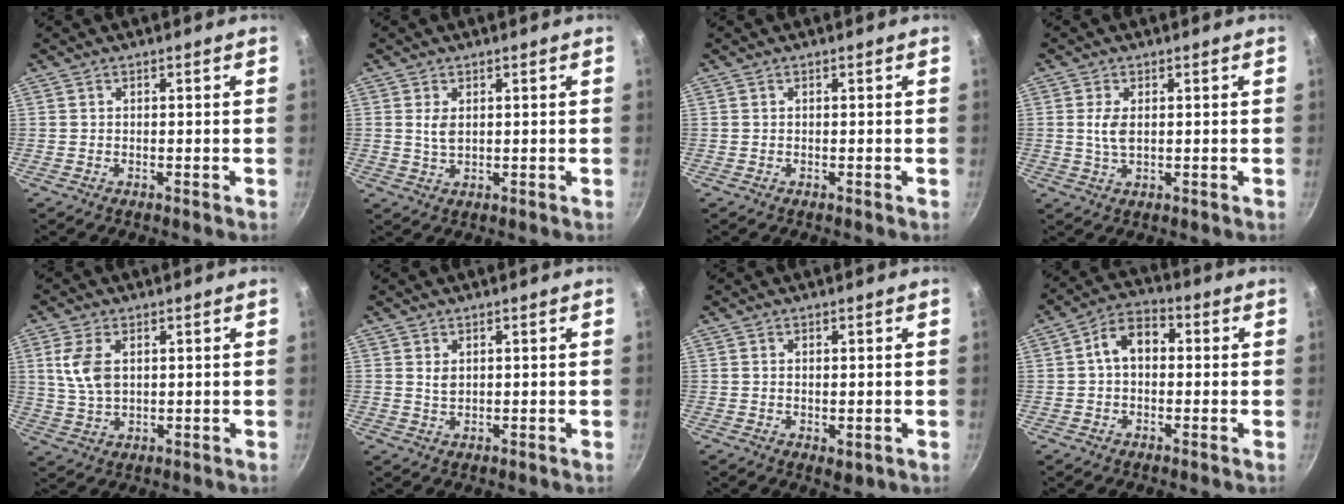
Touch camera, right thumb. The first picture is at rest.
{"total": 2.8, "force": [0.8, 1.6, 2.1], "torque": [-0.038, -0.007, 0.016]}
{"total": 0.0}
{"total": 3.6, "force": [0.6, 1.9, 3.0], "torque": [-0.059, -0.003, 0.012]}
{"total": 7.2, "force": [2.0, 4.2, 5.5], "torque": [-0.108, -0.009, 0.042]}
{"total": 1.9, "force": [0.7, 1.3, 1.3], "torque": [-0.020, -0.003, 0.015]}
{"total": 2.2, "force": [0.1, 1.2, 1.8], "torque": [-0.025, -0.007, 0.003]}
{"total": 7.7, "force": [0.7, 5.3, 5.5], "torque": [-0.065, 0.026, -0.002]}